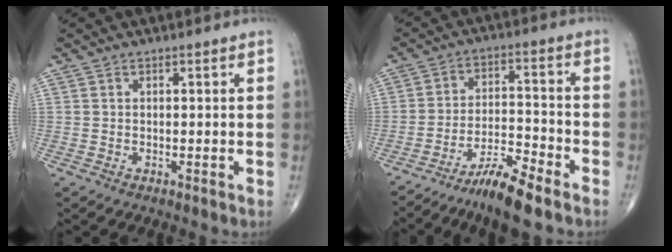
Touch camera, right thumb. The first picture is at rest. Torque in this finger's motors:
{"motor_torque": [2.50, 1.87, 0.85, -0.69, 0.23]}